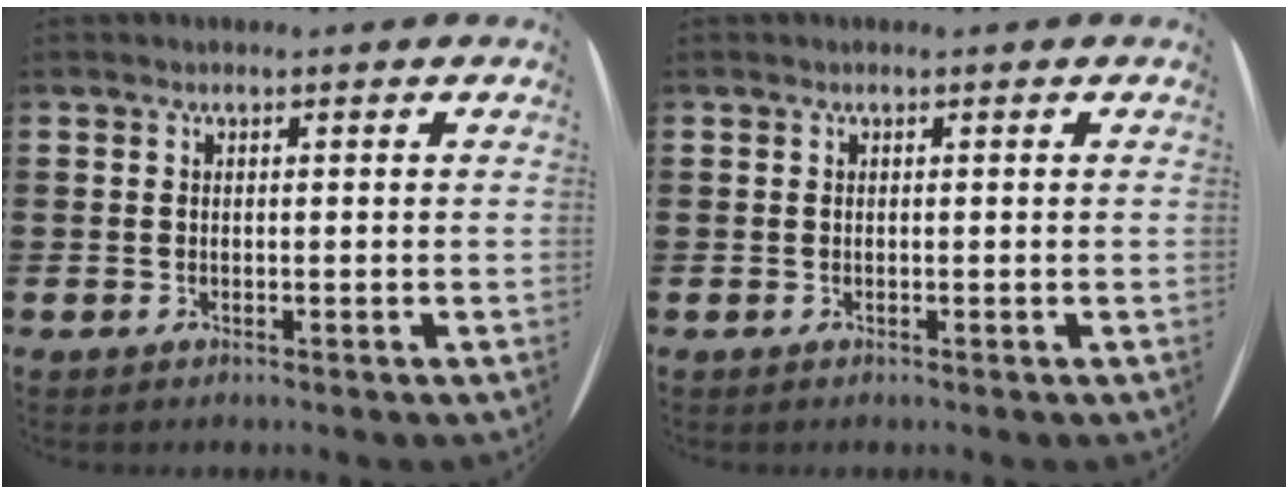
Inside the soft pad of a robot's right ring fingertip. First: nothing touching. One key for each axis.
{"total": 0.0}